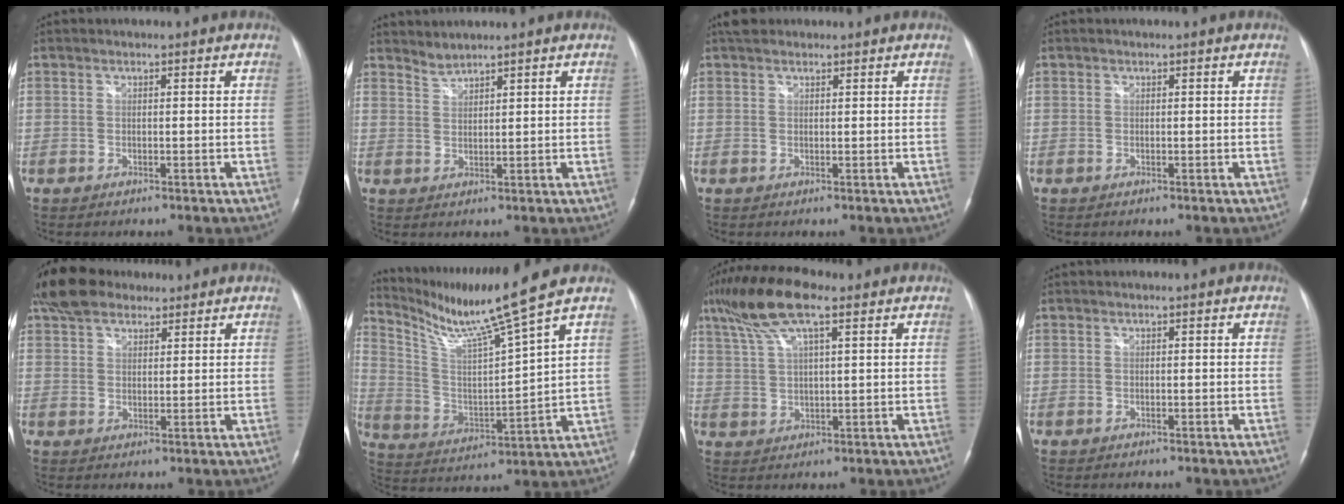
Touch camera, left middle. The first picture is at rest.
{"total": 2.0, "force": [2.0, -0.2, -0.2], "torque": [0.000, 0.000, 0.043]}
{"total": 2.9, "force": [2.3, 1.5, 0.9], "torque": [-0.017, 0.022, 0.035]}
{"total": 0.0}
{"total": 8.7, "force": [6.8, 4.2, 3.5], "torque": [-0.068, 0.034, 0.125]}
{"total": 11.6, "force": [10.1, -2.4, 5.2], "torque": [-0.107, -0.017, 0.197]}
{"total": 10.5, "force": [6.4, 2.5, 8.0], "torque": [-0.165, 0.029, 0.118]}
{"total": 0.0}